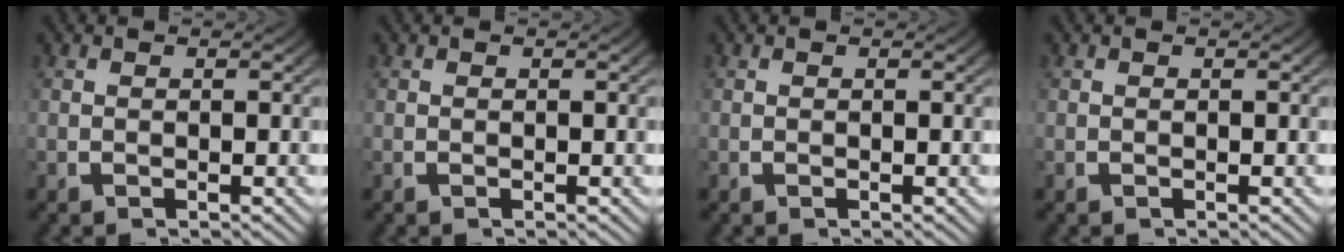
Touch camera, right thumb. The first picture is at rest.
{"total": 0.0}
{"total": 0.0}
{"total": 0.0}